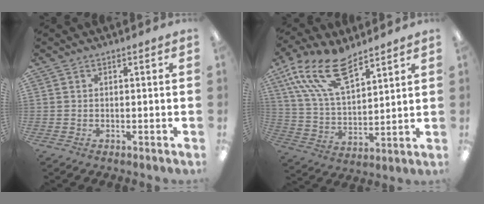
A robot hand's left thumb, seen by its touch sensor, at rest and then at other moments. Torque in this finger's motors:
{"motor_torque": [0.90, 0.89, 1.37, -1.40, 0.42]}